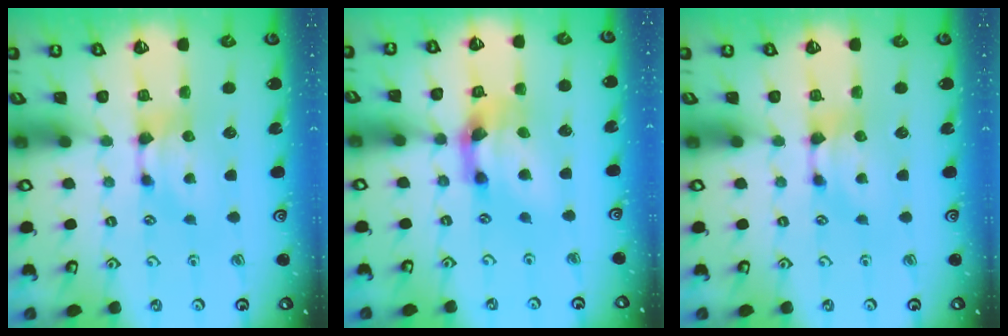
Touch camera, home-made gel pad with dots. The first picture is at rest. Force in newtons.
{"total": 6.7, "press": 6.2, "slide": 2.4}
{"total": 0.0}